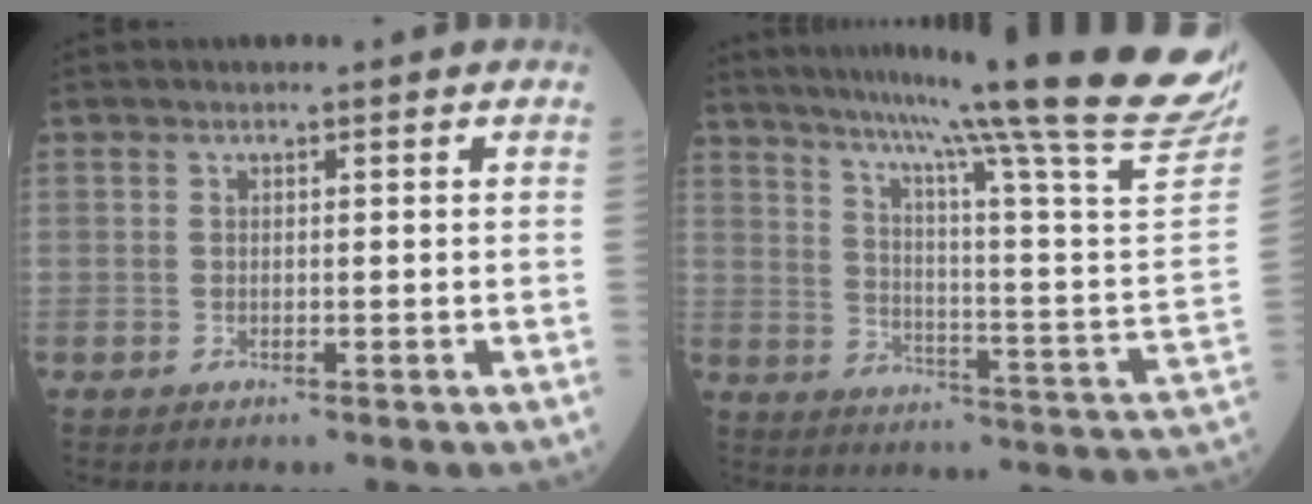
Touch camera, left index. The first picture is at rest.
{"total": 30.6, "force": [24.9, -2.2, 17.7], "torque": [-0.242, -0.089, 0.331]}